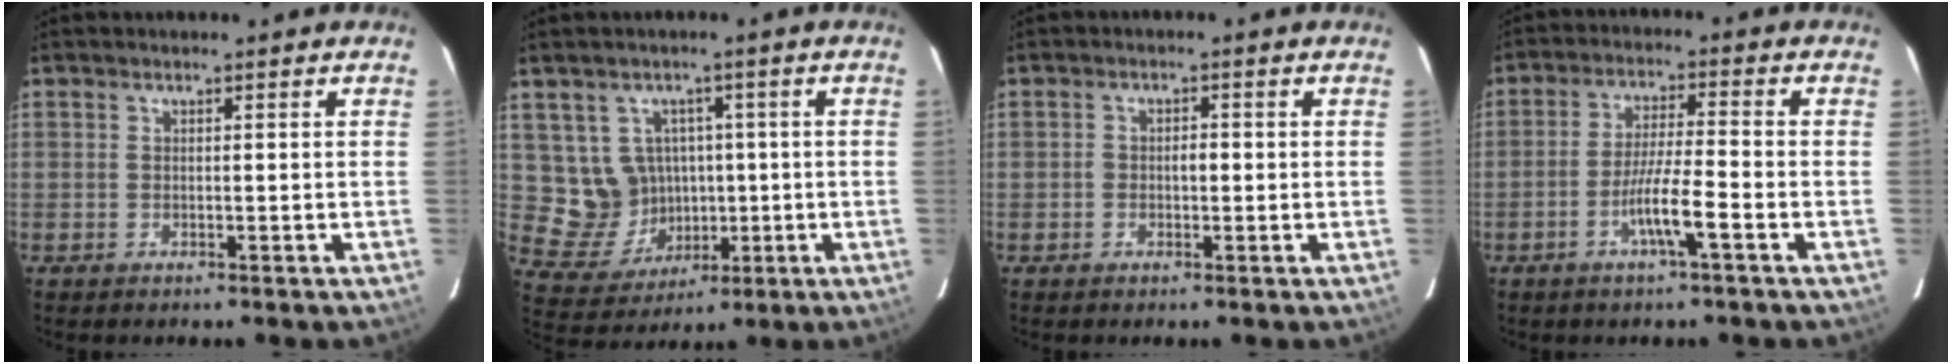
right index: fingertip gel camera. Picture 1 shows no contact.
{"total": 8.6, "force": [1.2, 8.0, 2.8], "torque": [-0.055, 0.023, 0.047]}
{"total": 1.8, "force": [-0.3, 1.0, 1.5], "torque": [-0.024, 0.005, -0.005]}
{"total": 6.6, "force": [-2.9, -0.2, 6.0], "torque": [-0.113, -0.002, -0.056]}